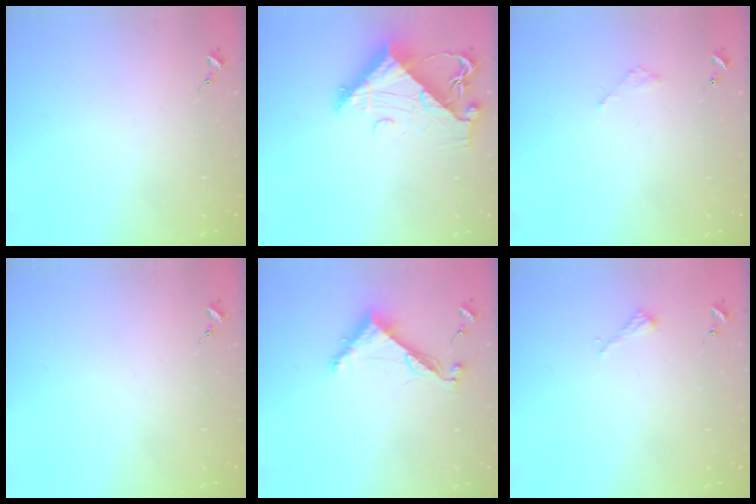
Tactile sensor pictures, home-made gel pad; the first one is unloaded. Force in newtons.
{"total": 12.6, "press": 12.5, "slide": 1.3}
{"total": 1.8, "press": 1.8, "slide": 0.2}
{"total": 0.0}
{"total": 8.2, "press": 8.2, "slide": 0.2}
{"total": 2.2, "press": 2.2, "slide": 0.2}